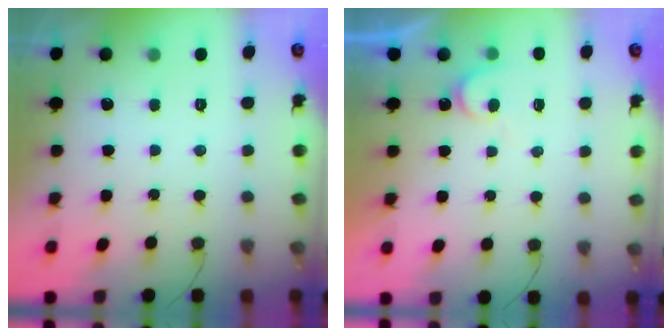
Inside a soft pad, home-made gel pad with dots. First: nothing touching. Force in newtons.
{"total": 6.5, "press": 6.5, "slide": 0.5}